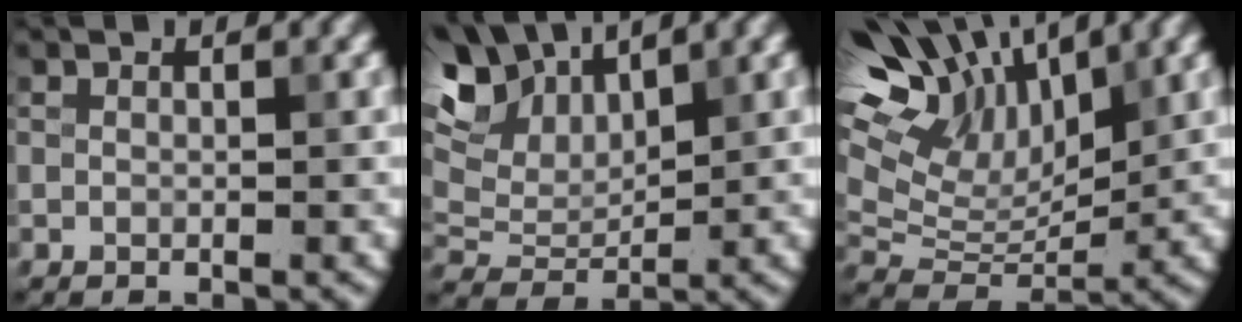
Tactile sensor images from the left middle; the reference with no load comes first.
{"total": 9.2, "force": [5.8, 4.2, 5.8], "torque": [-0.134, 0.023, 0.087]}
{"total": 13.4, "force": [7.5, 7.2, 8.5], "torque": [-0.186, 0.047, 0.126]}